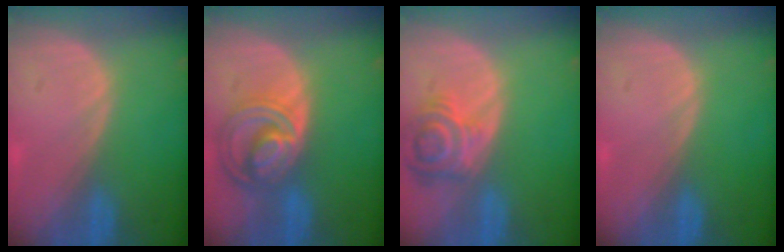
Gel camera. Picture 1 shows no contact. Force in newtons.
{"total": 8.7, "press": 7.5, "slide": 4.3}
{"total": 7.2, "press": 6.6, "slide": 2.8}
{"total": 0.0}